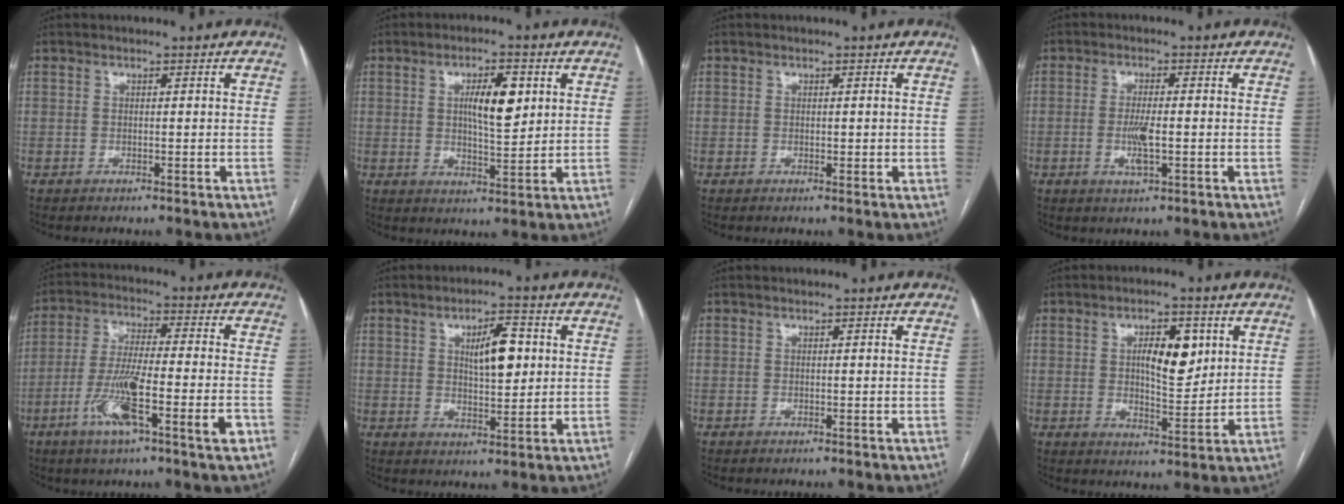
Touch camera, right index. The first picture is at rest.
{"total": 7.3, "force": [2.1, 2.1, 6.6], "torque": [-0.109, 0.003, 0.038]}
{"total": 1.0, "force": [0.2, 0.7, 0.6], "torque": [-0.007, -0.002, 0.005]}
{"total": 4.1, "force": [-0.7, 0.8, 4.0], "torque": [-0.082, -0.006, -0.012]}
{"total": 12.7, "force": [-5.1, 1.0, 11.6], "torque": [-0.213, -0.006, -0.088]}
{"total": 7.1, "force": [1.9, 2.4, 6.4], "torque": [-0.103, 0.006, 0.035]}
{"total": 0.0}
{"total": 7.7, "force": [2.5, 3.0, 6.6], "torque": [-0.103, 0.001, 0.043]}